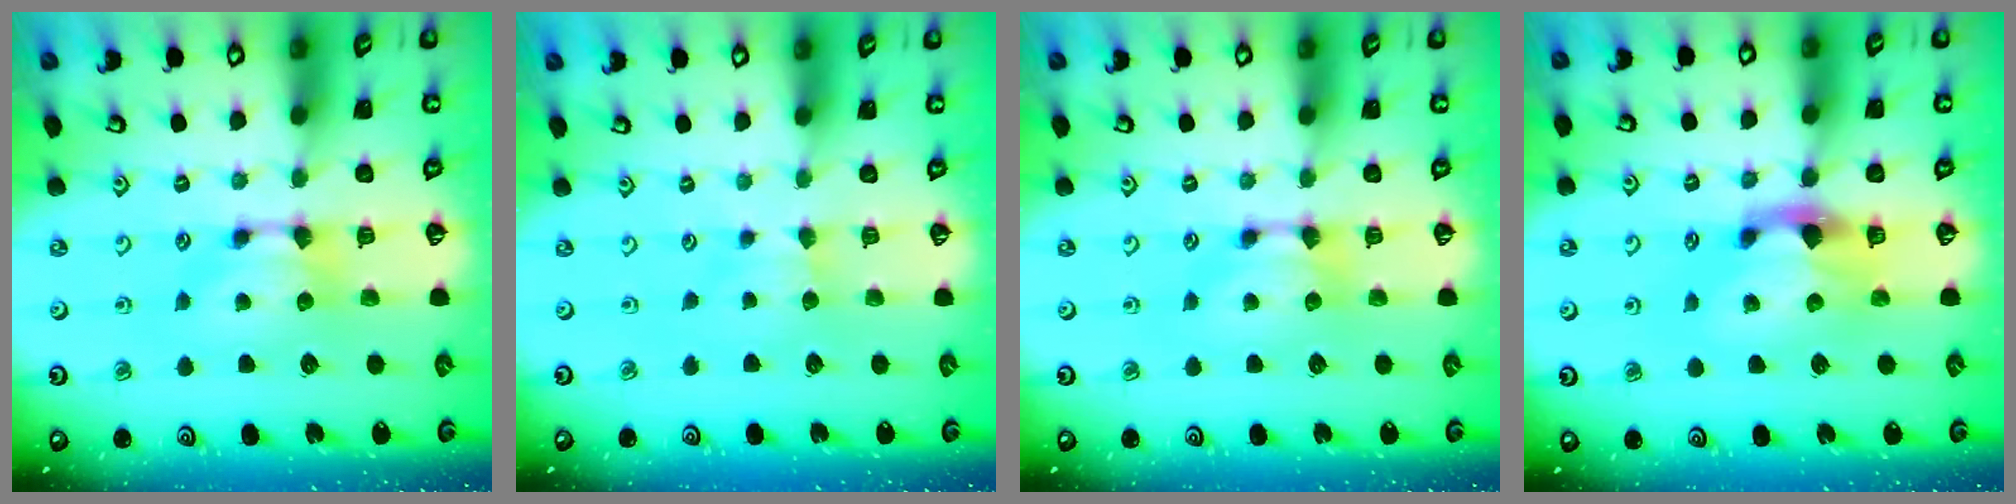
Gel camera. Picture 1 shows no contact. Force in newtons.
{"total": 2.2, "press": 2.1, "slide": 0.4}
{"total": 0.0}
{"total": 3.0, "press": 2.6, "slide": 1.4}